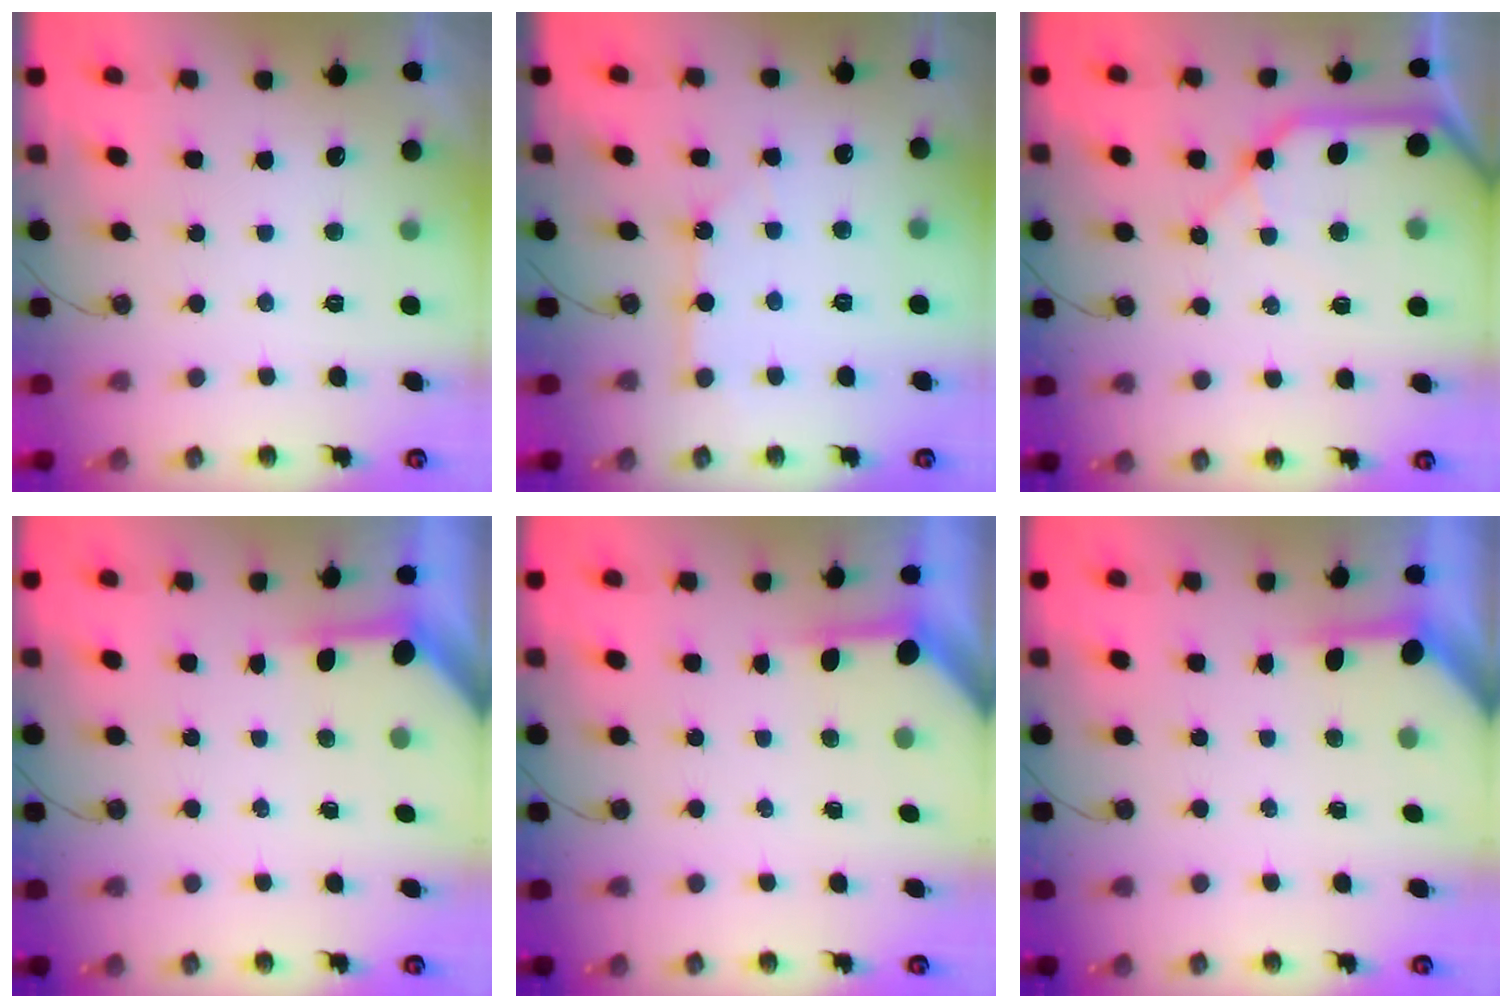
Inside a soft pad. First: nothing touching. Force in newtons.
{"total": 2.8, "press": 2.8, "slide": 0.3}
{"total": 15.7, "press": 15.5, "slide": 2.3}
{"total": 3.8, "press": 3.8, "slide": 0.4}
{"total": 4.0, "press": 4.0, "slide": 0.4}
{"total": 3.8, "press": 3.8, "slide": 0.3}